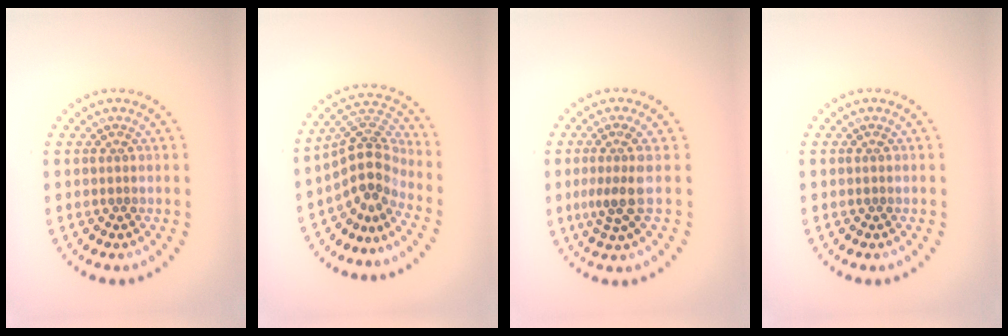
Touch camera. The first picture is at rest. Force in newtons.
{"total": 3.9, "press": 2.7, "slide": 2.9}
{"total": 2.9, "press": 2.1, "slide": 2.0}
{"total": 0.0}